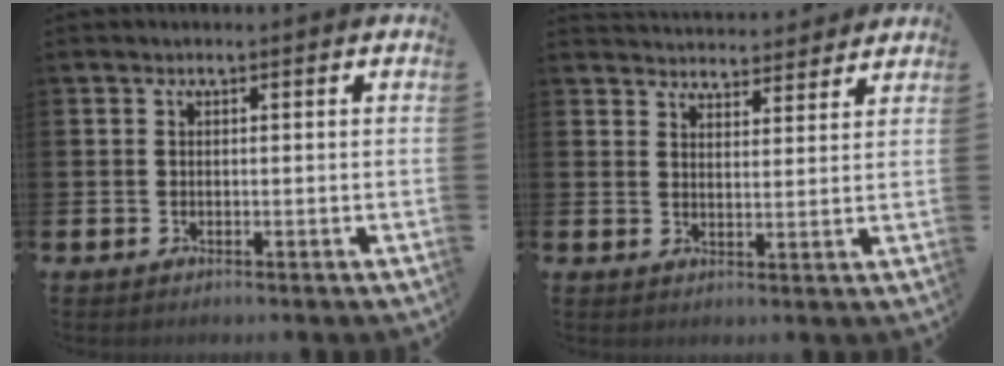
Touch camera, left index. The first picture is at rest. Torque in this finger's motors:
{"motor_torque": [0.10, -0.68, 0.20, 0.09]}